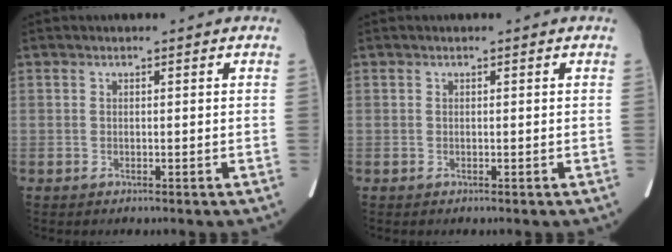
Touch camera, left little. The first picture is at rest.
{"total": 0.0}